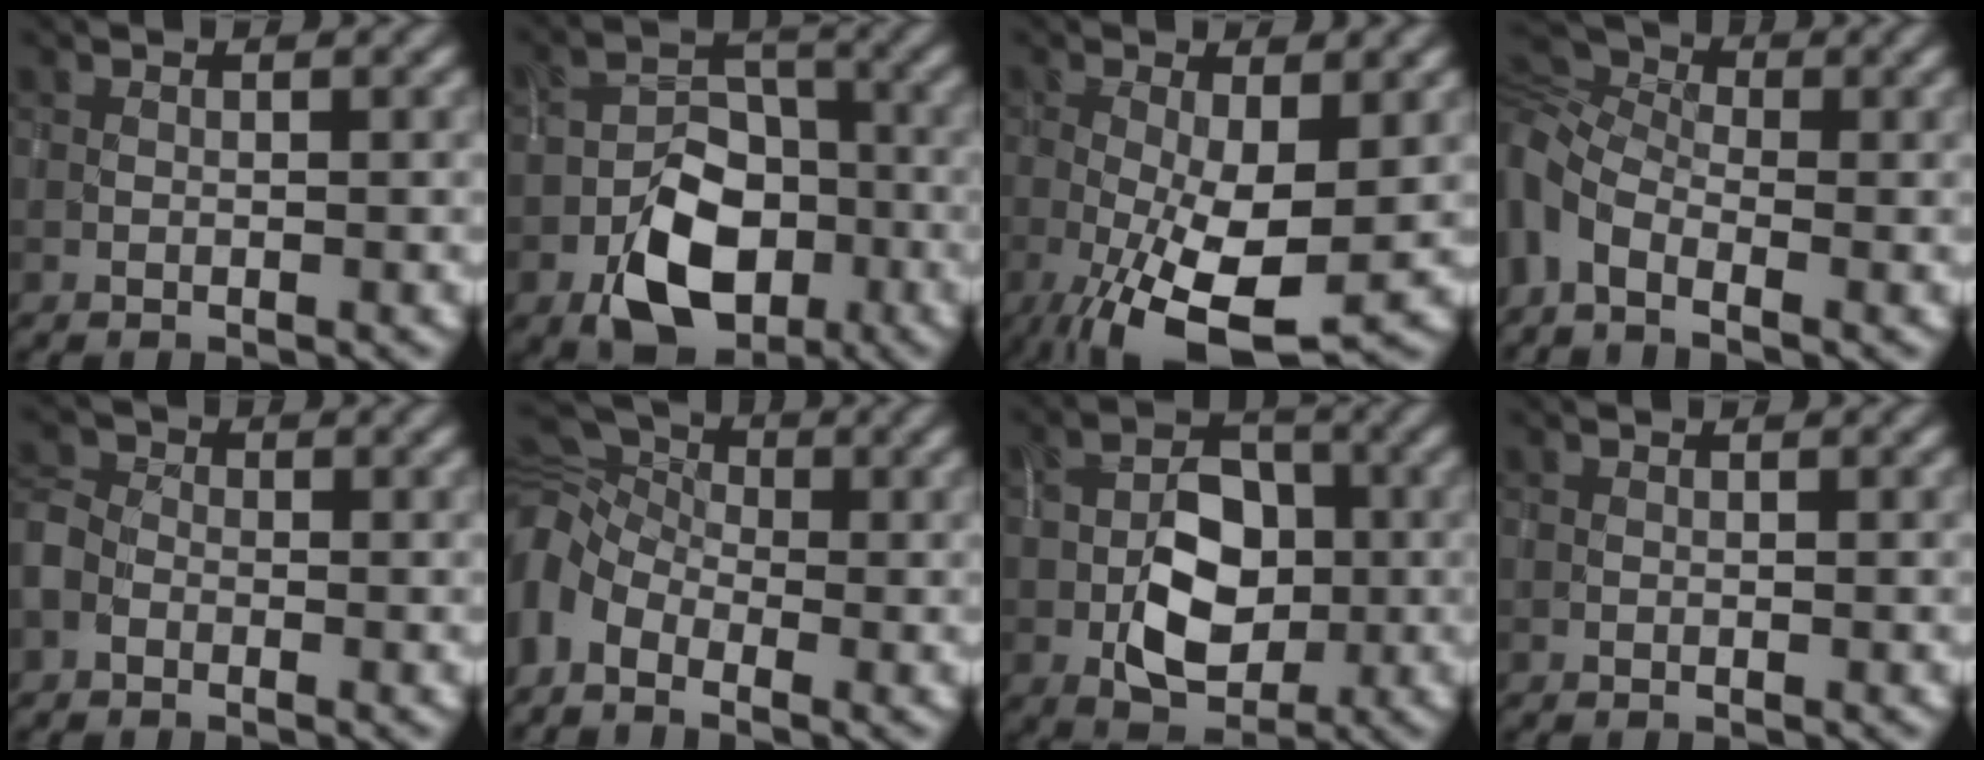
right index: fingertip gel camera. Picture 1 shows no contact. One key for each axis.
{"total": 8.0, "fx": -3.8, "fy": 5.0, "fz": 5.0, "tx": -0.075, "ty": -0.004, "tz": -0.066}
{"total": 9.1, "fx": -2.4, "fy": 3.1, "fz": 8.2, "tx": -0.152, "ty": -0.020, "tz": -0.035}
{"total": 6.3, "fx": -1.5, "fy": 3.7, "fz": 4.9, "tx": -0.124, "ty": 0.003, "tz": -0.052}
{"total": 3.0, "fx": -1.3, "fy": 2.3, "fz": 1.4, "tx": -0.025, "ty": 0.006, "tz": -0.035}
{"total": 7.4, "fx": -1.0, "fy": 5.3, "fz": 5.1, "tx": -0.101, "ty": 0.010, "tz": -0.020}
{"total": 7.5, "fx": -1.4, "fy": 4.9, "fz": 5.5, "tx": -0.090, "ty": -0.002, "tz": -0.024}
{"total": 0.0}